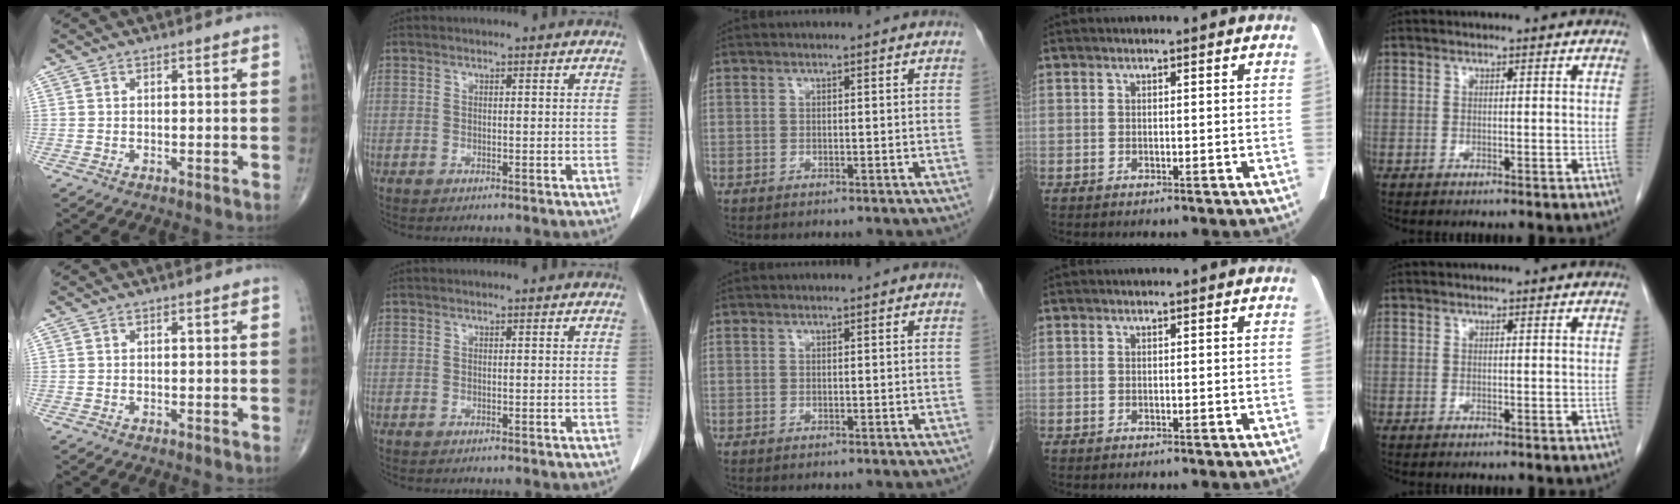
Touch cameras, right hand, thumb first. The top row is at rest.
{}